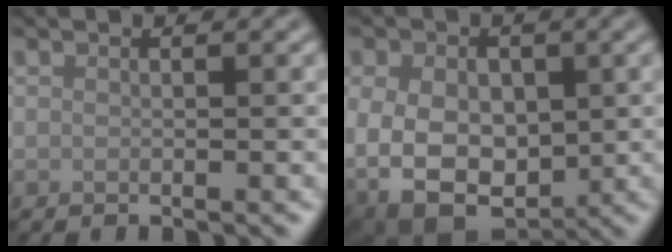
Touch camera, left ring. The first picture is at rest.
{"total": 12.8, "force": [-1.4, 10.0, 7.9], "torque": [-0.125, -0.008, -0.036]}